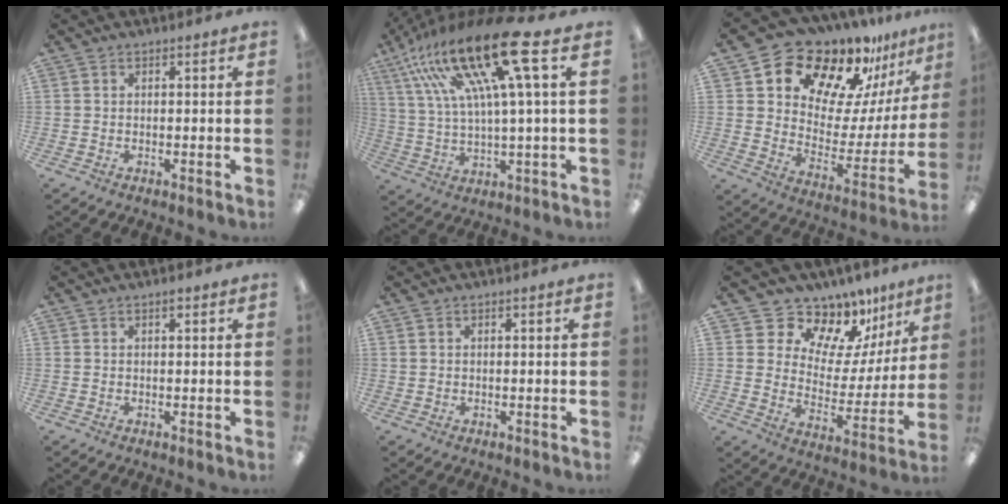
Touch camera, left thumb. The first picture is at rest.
{"total": 22.9, "force": [11.6, 5.0, 19.0], "torque": [-0.391, -0.061, 0.177]}
{"total": 17.7, "force": [14.6, 8.2, 5.5], "torque": [-0.102, -0.120, 0.252]}
{"total": 0.8, "force": [0.5, 0.3, 0.6], "torque": [-0.014, 0.002, 0.008]}
{"total": 0.6, "force": [0.0, 0.3, -0.5], "torque": [0.009, 0.003, 0.000]}
{"total": 12.8, "force": [11.0, 6.2, 1.7], "torque": [-0.035, -0.109, 0.200]}